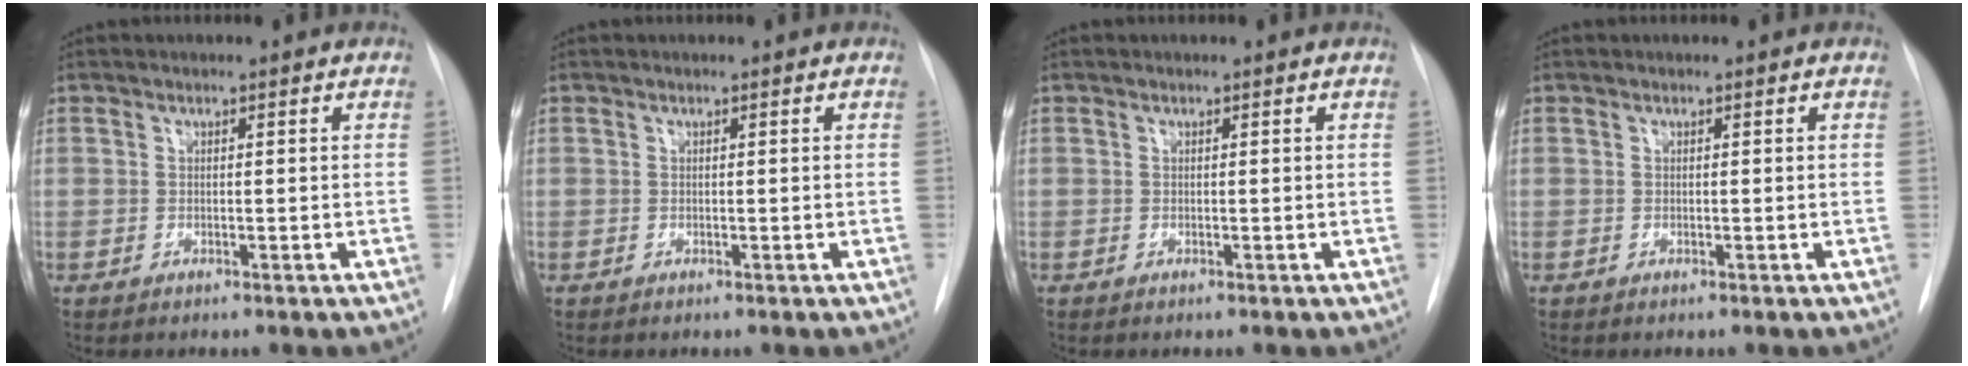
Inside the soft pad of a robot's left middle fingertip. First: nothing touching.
{"total": 0.0}
{"total": 0.0}
{"total": 0.0}